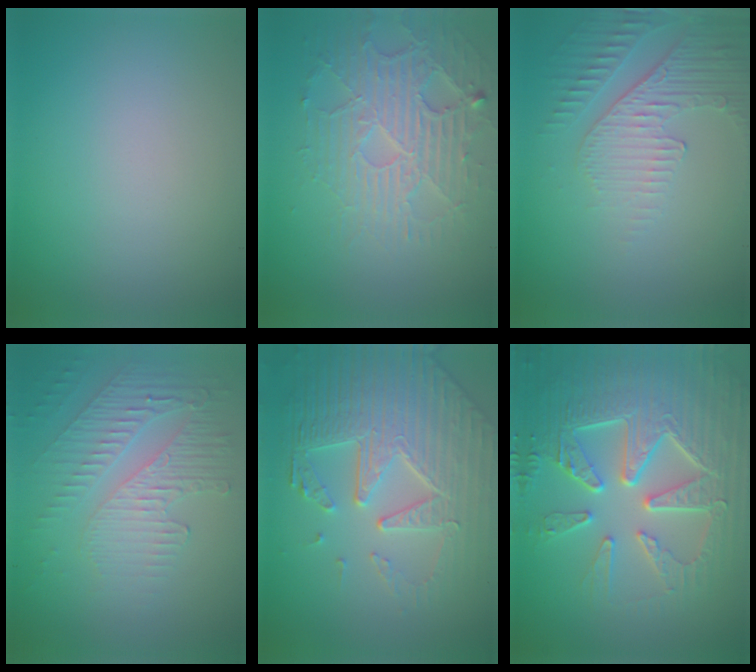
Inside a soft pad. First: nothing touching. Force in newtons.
{"total": 4.6, "press": 4.0, "slide": 2.2}
{"total": 5.0, "press": 3.2, "slide": 3.8}
{"total": 5.8, "press": 3.4, "slide": 4.7}
{"total": 8.1, "press": 6.0, "slide": 5.4}
{"total": 8.9, "press": 6.5, "slide": 6.2}